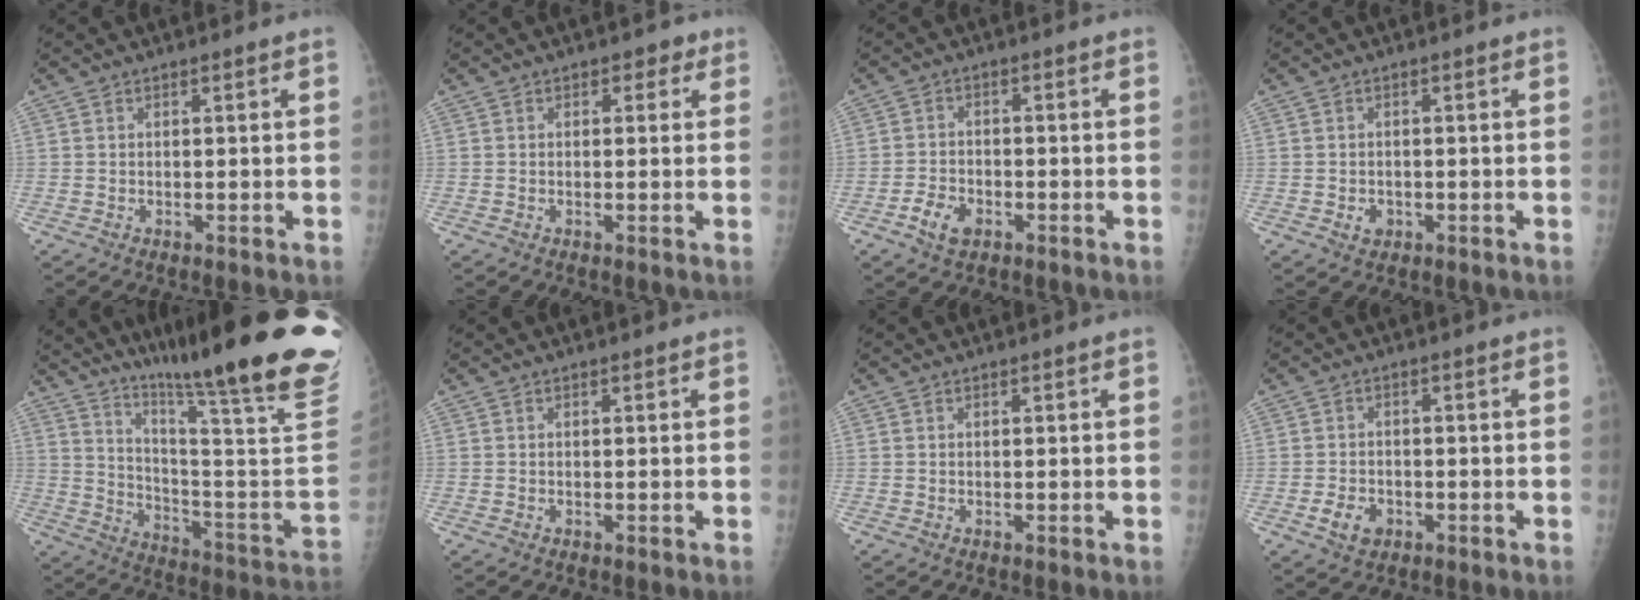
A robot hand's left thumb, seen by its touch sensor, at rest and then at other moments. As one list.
[{"total": 2.1, "force": [0.9, 1.5, 1.2], "torque": [0.004, 0.002, 0.005]}, {"total": 4.7, "force": [-2.4, 3.0, 2.7], "torque": [-0.043, 0.012, -0.042]}, {"total": 2.1, "force": [-0.7, 1.7, 1.0], "torque": [-0.006, 0.003, -0.005]}, {"total": 31.2, "force": [22.0, 1.6, 22.1], "torque": [-0.293, -0.132, 0.318]}, {"total": 0.0}, {"total": 0.0}, {"total": 4.1, "force": [-1.8, 2.9, 2.2], "torque": [-0.031, 0.007, -0.025]}]